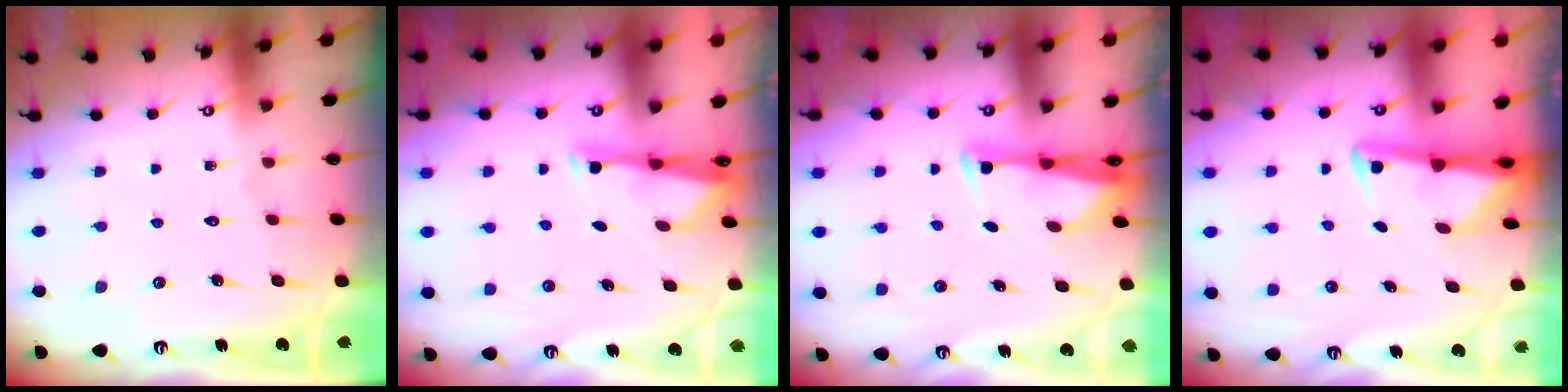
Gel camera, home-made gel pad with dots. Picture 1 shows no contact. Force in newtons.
{"total": 3.0, "press": 2.9, "slide": 0.5}
{"total": 2.9, "press": 2.8, "slide": 0.7}
{"total": 3.0, "press": 2.9, "slide": 0.7}